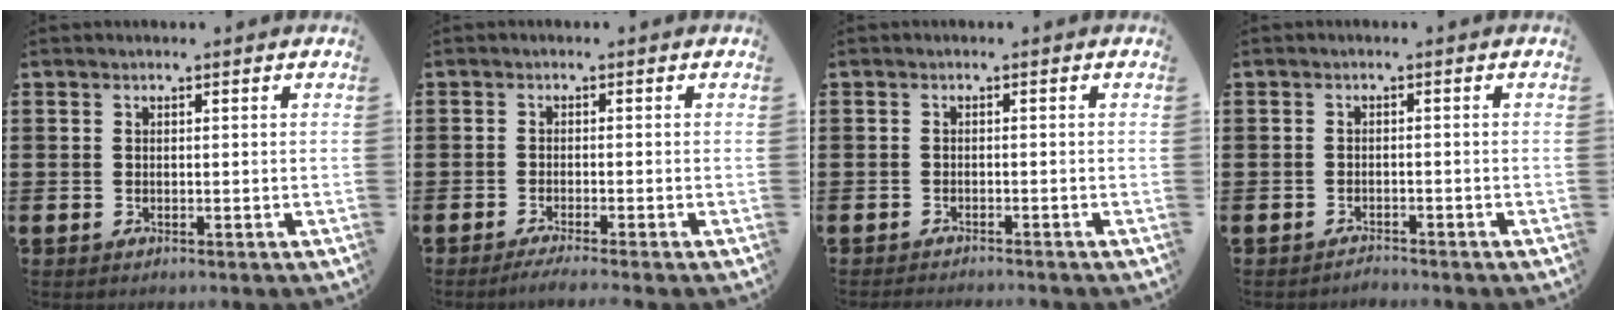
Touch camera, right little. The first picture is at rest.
{"total": 1.5, "force": [-1.1, 0.0, 1.0], "torque": [-0.014, -0.001, -0.020]}
{"total": 0.9, "force": [-0.9, -0.1, 0.1], "torque": [-0.001, -0.002, -0.018]}
{"total": 1.3, "force": [-1.2, -0.1, -0.1], "torque": [-0.002, 0.001, -0.025]}